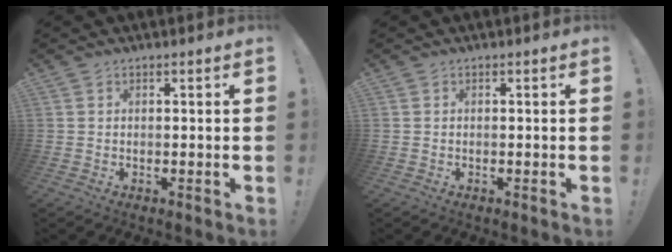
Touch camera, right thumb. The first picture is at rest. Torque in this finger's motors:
{"motor_torque": [-0.03, 0.03, -0.02, 0.02, 0.00]}